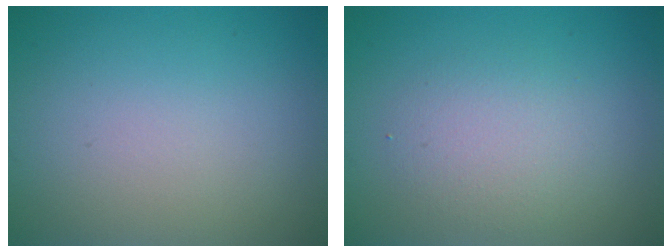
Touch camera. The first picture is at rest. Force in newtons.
{"total": 2.7, "press": 2.7, "slide": 0.2}